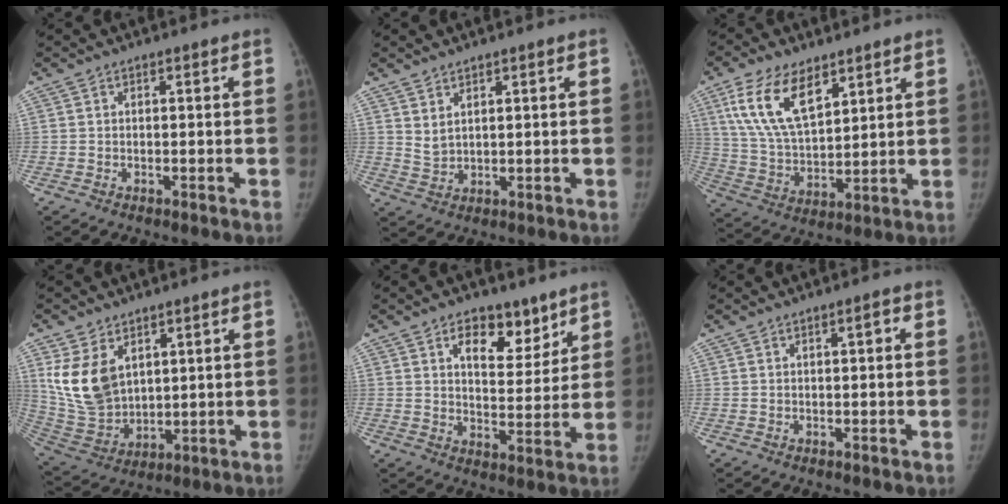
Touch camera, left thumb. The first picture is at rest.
{"total": 3.1, "force": [2.0, 1.5, 1.8], "torque": [-0.029, -0.018, 0.047]}
{"total": 14.9, "force": [7.8, 7.3, 10.3], "torque": [-0.178, -0.028, 0.159]}
{"total": 12.8, "force": [4.8, 8.7, 8.1], "torque": [-0.135, -0.024, 0.119]}
{"total": 10.0, "force": [6.1, 5.6, 5.7], "torque": [-0.050, -0.037, 0.097]}
{"total": 1.3, "force": [0.3, 0.3, 1.2], "torque": [-0.018, 0.003, 0.003]}